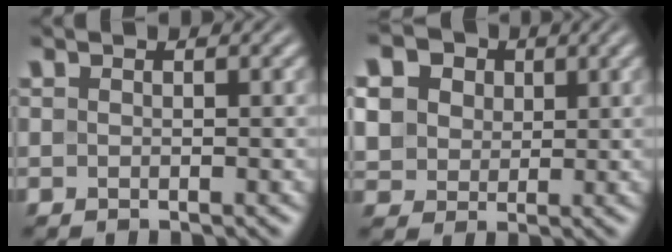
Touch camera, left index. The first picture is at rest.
{"total": 11.4, "force": [4.5, 8.9, 5.4], "torque": [-0.137, 0.027, 0.078]}